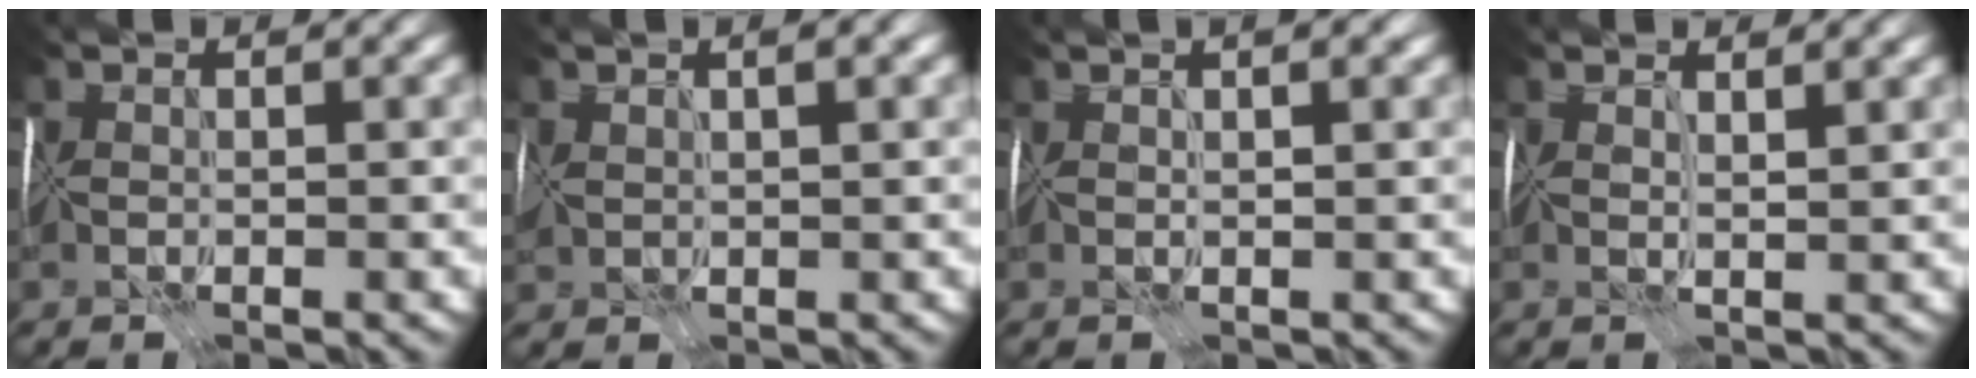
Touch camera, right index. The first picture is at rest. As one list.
[{"total": 4.9, "force": [2.9, 2.5, 3.1], "torque": [-0.046, 0.028, 0.051]}, {"total": 4.1, "force": [2.8, 1.3, 2.7], "torque": [-0.023, 0.023, 0.037]}, {"total": 3.0, "force": [2.7, 0.4, 1.3], "torque": [-0.007, 0.008, 0.046]}]